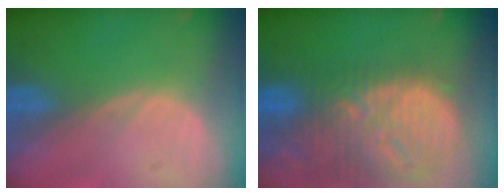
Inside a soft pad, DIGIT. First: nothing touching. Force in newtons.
{"total": 13.4, "press": 11.6, "slide": 6.8}